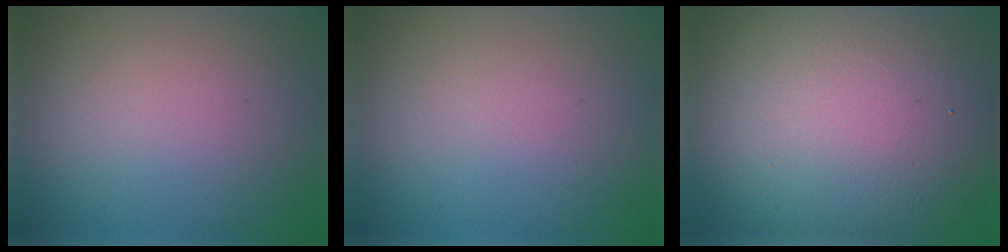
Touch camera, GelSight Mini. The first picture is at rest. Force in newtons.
{"total": 0.0}
{"total": 15.1, "press": 15.1, "slide": 1.2}